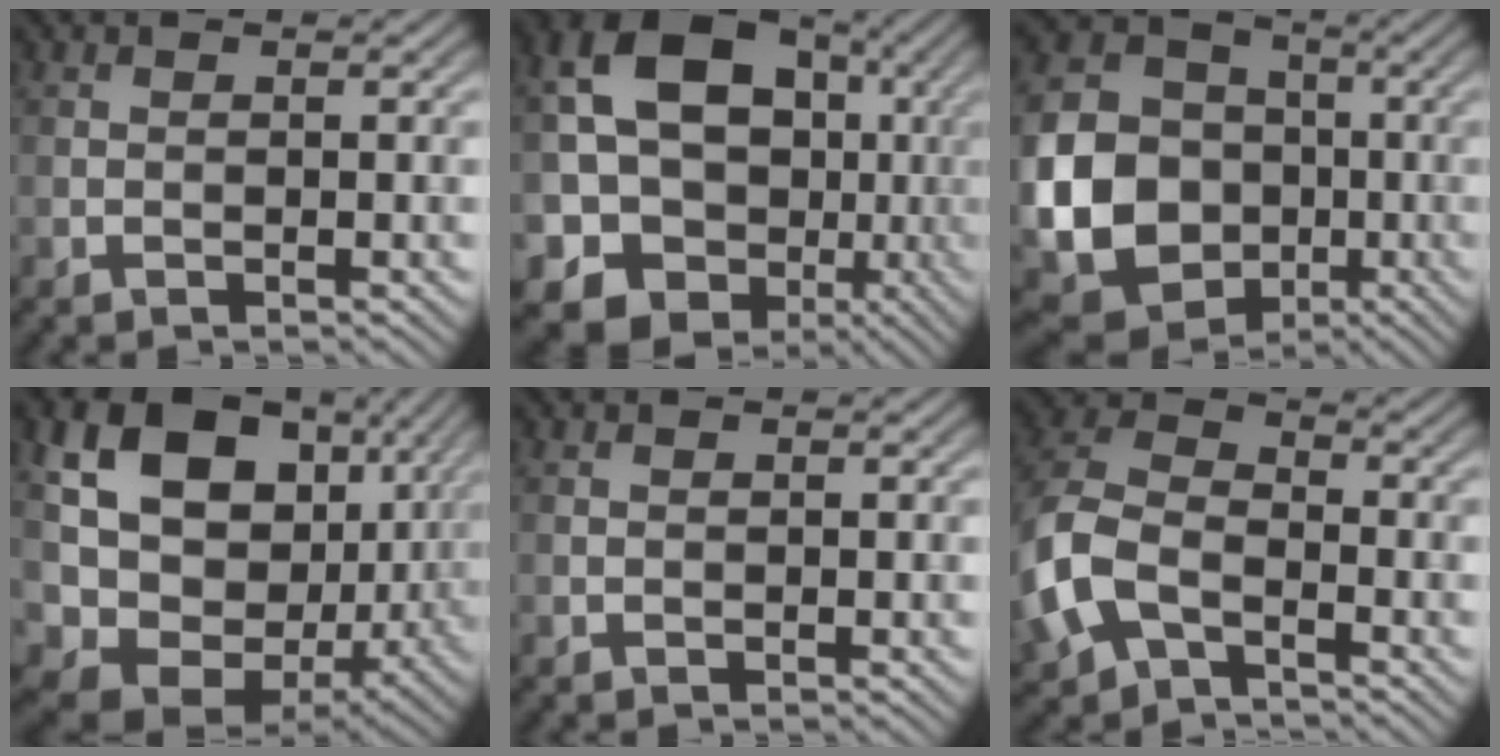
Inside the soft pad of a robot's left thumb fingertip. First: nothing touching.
{"total": 15.3, "force": [-0.6, 12.7, 8.4], "torque": [-0.155, -0.022, 0.002]}
{"total": 19.8, "force": [-4.3, 17.0, 9.2], "torque": [-0.243, -0.044, -0.096]}
{"total": 18.2, "force": [2.7, 14.1, 11.1], "torque": [-0.227, -0.028, 0.090]}
{"total": 0.0}
{"total": 10.4, "force": [-3.7, 6.7, 7.1], "torque": [-0.189, -0.008, -0.086]}